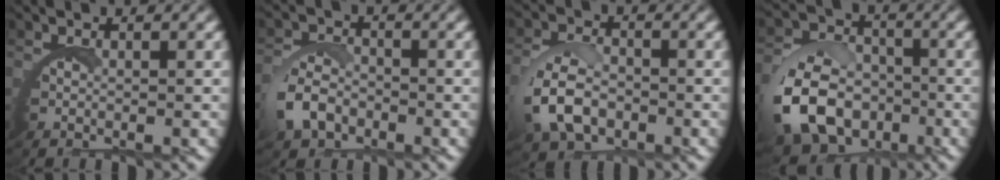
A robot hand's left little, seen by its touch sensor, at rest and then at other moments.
{"total": 2.8, "force": [-0.7, 2.2, 1.6], "torque": [-0.041, -0.003, -0.018]}
{"total": 3.9, "force": [-0.5, 2.7, 2.8], "torque": [-0.070, -0.005, -0.010]}
{"total": 8.5, "force": [-2.4, 6.8, 4.5], "torque": [-0.098, -0.026, -0.043]}